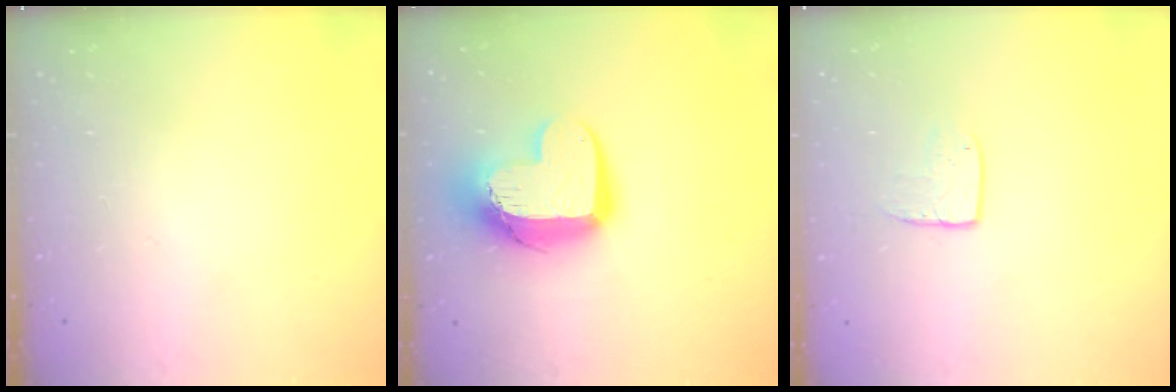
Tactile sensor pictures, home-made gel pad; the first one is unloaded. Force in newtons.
{"total": 13.3, "press": 13.3, "slide": 1.4}
{"total": 6.7, "press": 6.7, "slide": 0.5}